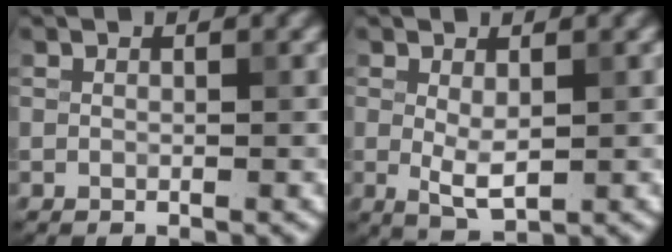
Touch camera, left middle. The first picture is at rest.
{"total": 2.6, "force": [0.2, 1.1, 2.4], "torque": [-0.045, -0.004, 0.007]}